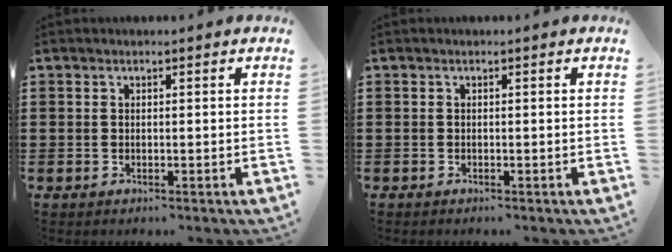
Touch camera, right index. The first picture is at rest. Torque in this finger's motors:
{"motor_torque": [0.14, -0.09, -0.01, 0.00]}